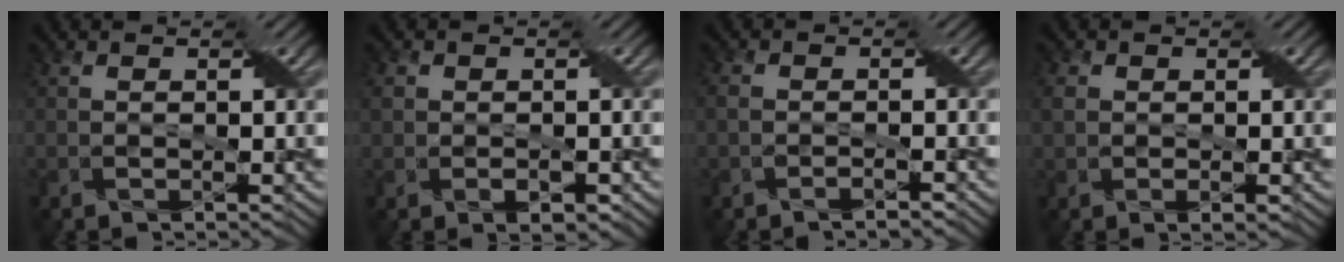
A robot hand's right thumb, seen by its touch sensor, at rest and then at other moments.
{"total": 3.1, "force": [-0.4, 2.5, 1.9], "torque": [-0.037, -0.007, -0.006]}
{"total": 2.1, "force": [-1.2, 1.1, 1.4], "torque": [-0.027, 0.001, -0.023]}
{"total": 2.9, "force": [0.1, 2.1, 2.1], "torque": [-0.042, -0.002, 0.000]}